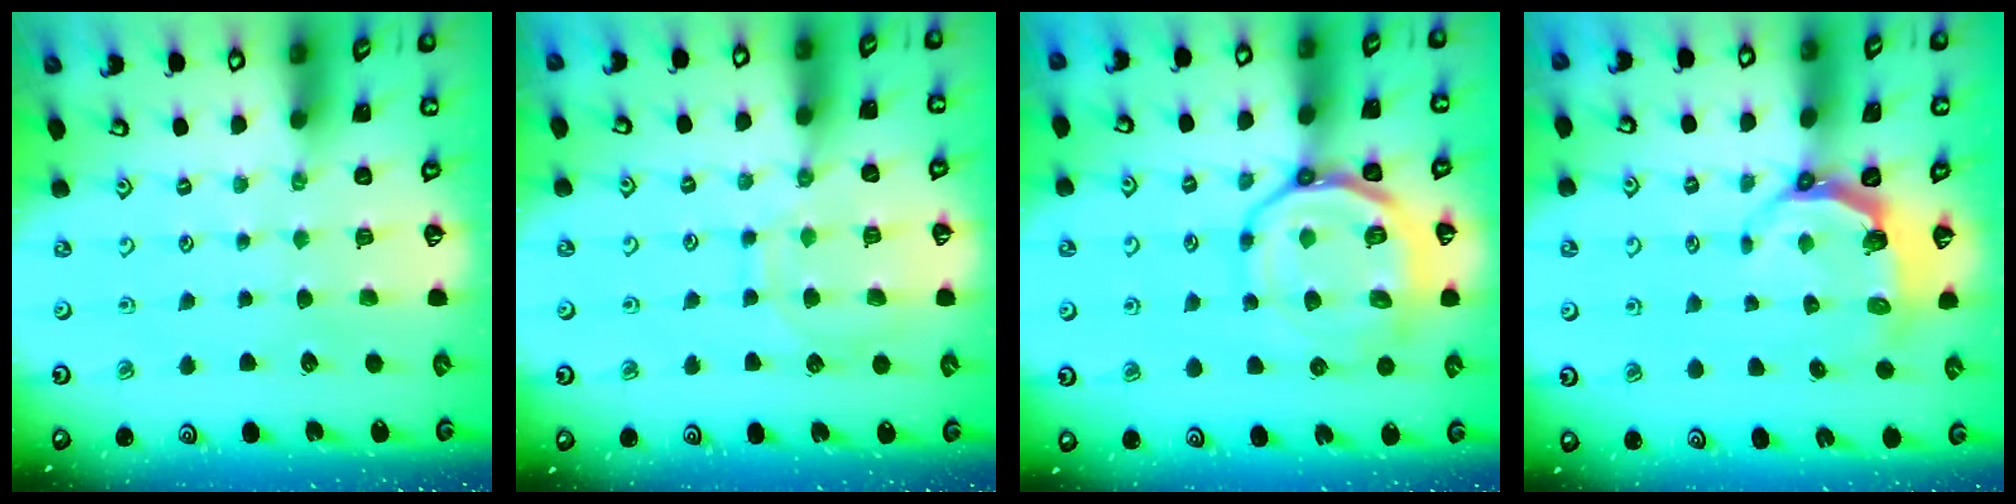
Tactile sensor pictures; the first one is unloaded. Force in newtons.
{"total": 9.3, "press": 9.3, "slide": 0.8}
{"total": 15.0, "press": 14.9, "slide": 1.8}
{"total": 4.8, "press": 3.3, "slide": 3.4}